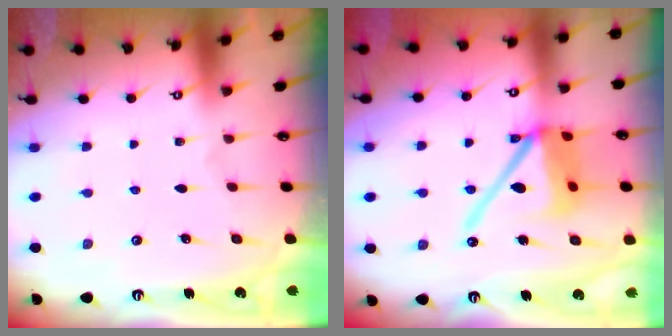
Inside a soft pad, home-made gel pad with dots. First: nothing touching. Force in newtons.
{"total": 15.2, "press": 15.0, "slide": 2.0}